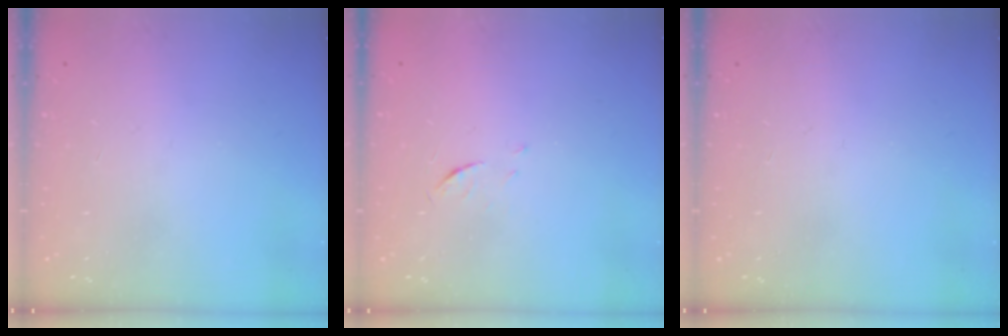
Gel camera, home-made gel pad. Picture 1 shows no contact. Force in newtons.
{"total": 5.0, "press": 4.9, "slide": 0.4}
{"total": 0.0}